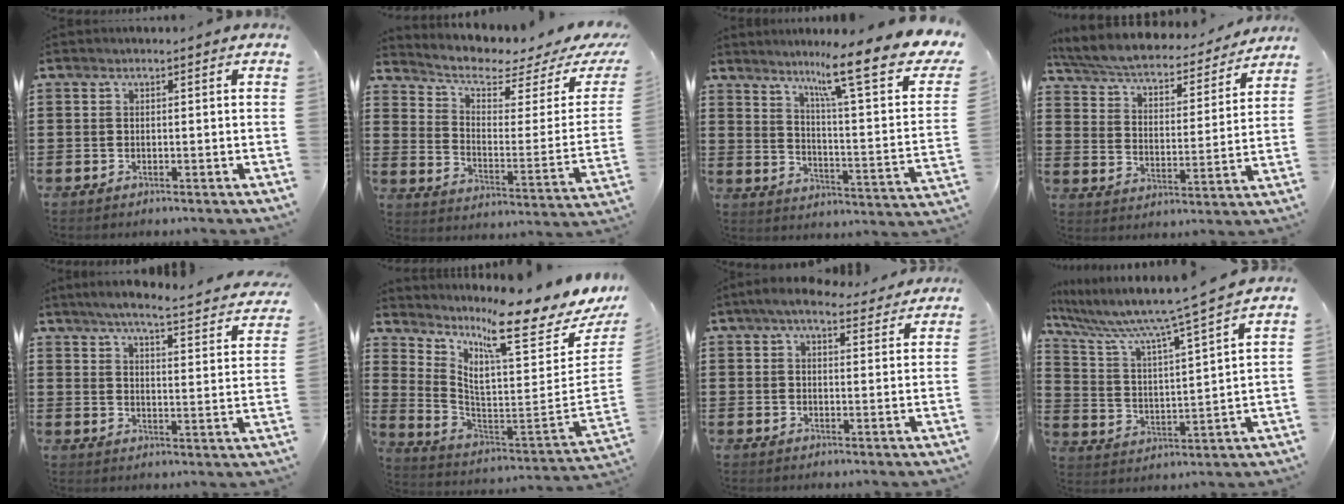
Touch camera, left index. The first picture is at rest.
{"total": 4.5, "force": [3.5, 1.3, 2.5], "torque": [-0.064, -0.034, 0.052]}
{"total": 12.8, "force": [9.3, 0.7, 8.7], "torque": [-0.156, -0.054, 0.143]}
{"total": 5.3, "force": [4.9, 0.6, 1.9], "torque": [-0.061, -0.034, 0.078]}
{"total": 4.7, "force": [4.1, -0.2, 2.3], "torque": [-0.055, -0.036, 0.061]}
{"total": 10.0, "force": [7.2, -0.3, 6.8], "torque": [-0.138, -0.081, 0.107]}
{"total": 5.4, "force": [4.5, 1.3, 2.8], "torque": [-0.065, -0.006, 0.081]}
{"total": 8.1, "force": [6.8, -0.4, 4.3], "torque": [-0.115, -0.051, 0.105]}